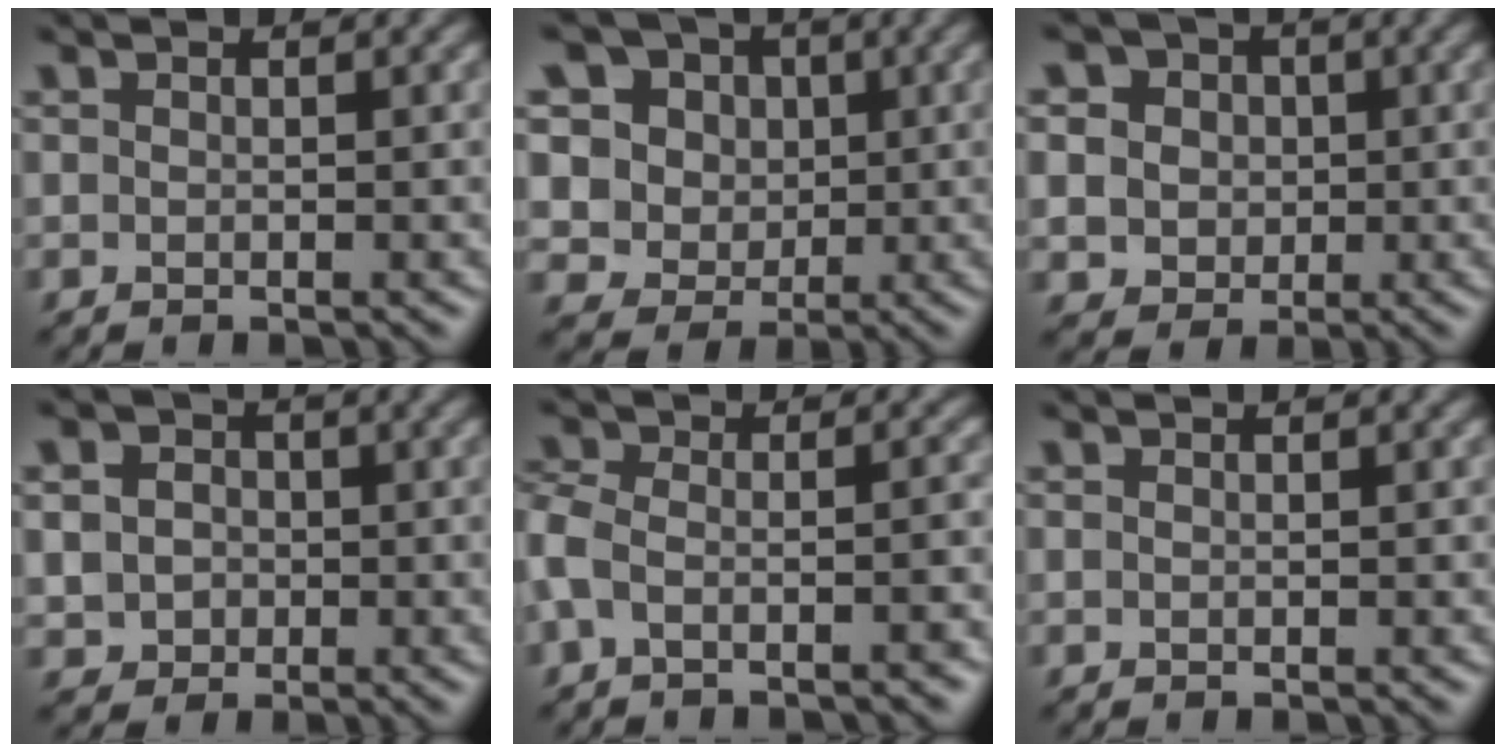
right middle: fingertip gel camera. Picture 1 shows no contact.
{"total": 10.4, "force": [5.1, 8.0, 4.2], "torque": [-0.119, 0.014, 0.083]}
{"total": 7.8, "force": [3.1, 6.4, 3.2], "torque": [-0.070, 0.027, 0.032]}
{"total": 5.1, "force": [1.4, 4.5, 2.1], "torque": [-0.046, 0.030, 0.006]}
{"total": 5.5, "force": [-2.5, 2.6, 4.2], "torque": [-0.061, 0.002, -0.033]}
{"total": 0.0}